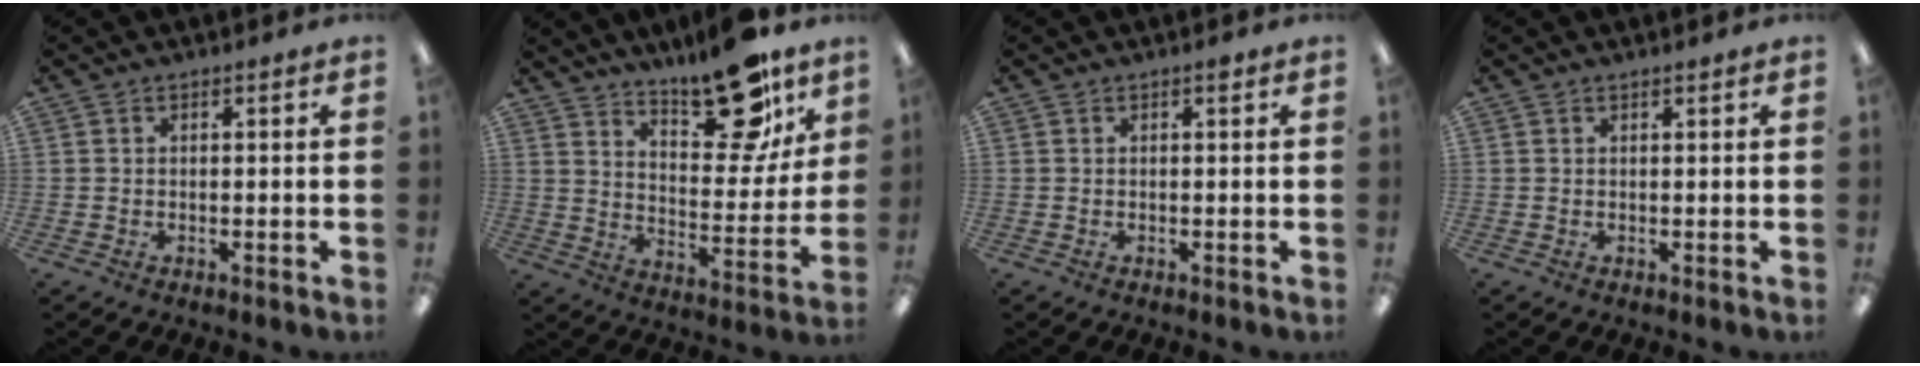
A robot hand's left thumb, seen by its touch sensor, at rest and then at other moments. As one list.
[{"total": 18.5, "force": [13.7, 7.1, 10.2], "torque": [-0.134, -0.093, 0.226]}, {"total": 0.6, "force": [0.4, 0.1, 0.4], "torque": [-0.009, 0.002, 0.006]}, {"total": 0.6, "force": [0.6, 0.1, 0.2], "torque": [-0.004, 0.001, 0.010]}]